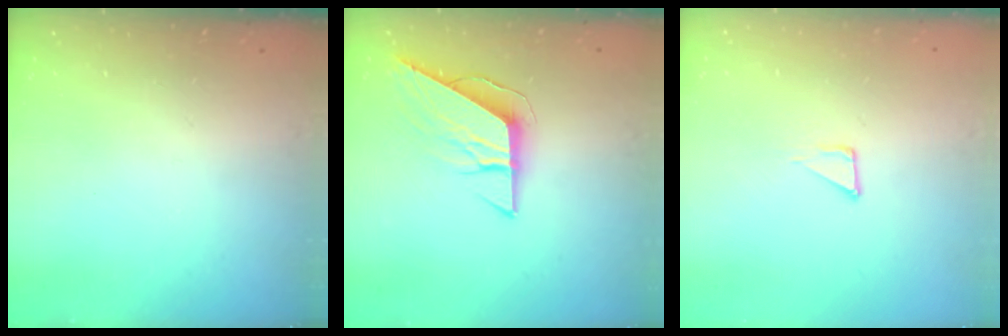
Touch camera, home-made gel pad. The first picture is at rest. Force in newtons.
{"total": 11.1, "press": 11.0, "slide": 1.2}
{"total": 2.3, "press": 2.3, "slide": 0.1}